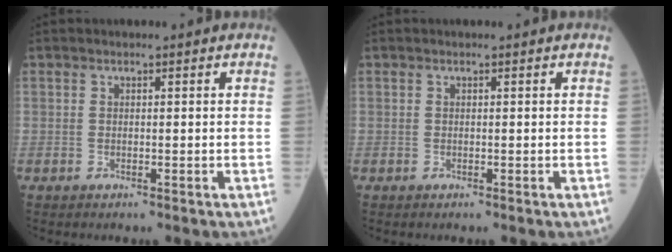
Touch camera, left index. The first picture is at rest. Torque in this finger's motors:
{"motor_torque": [-0.10, 0.10, 0.00, 0.00]}